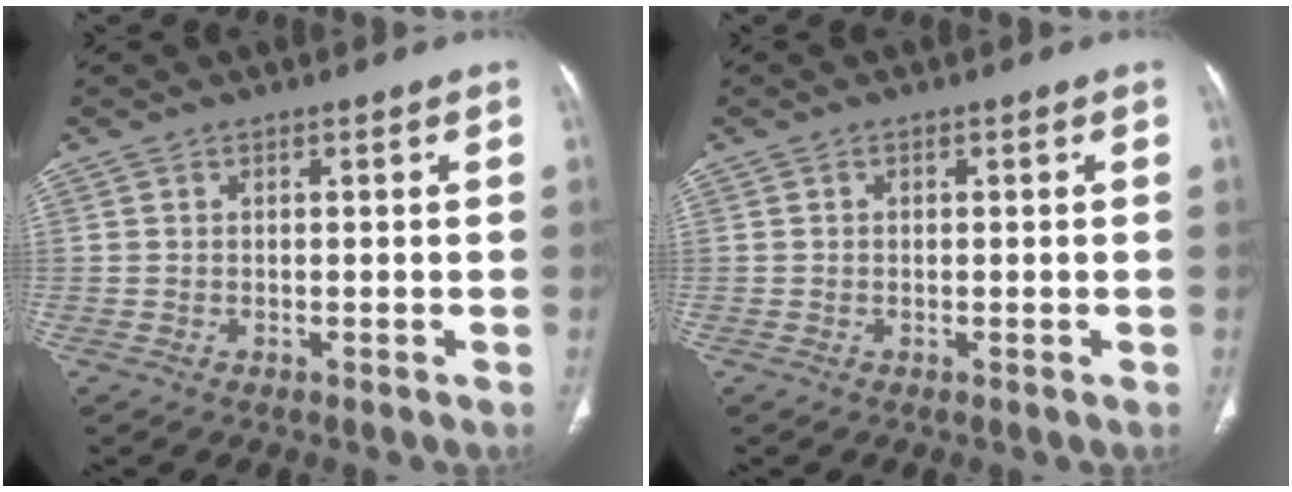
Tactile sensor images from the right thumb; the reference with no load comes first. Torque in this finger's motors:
{"motor_torque": [-0.23, -0.13, 0.18, -0.39, 0.04]}